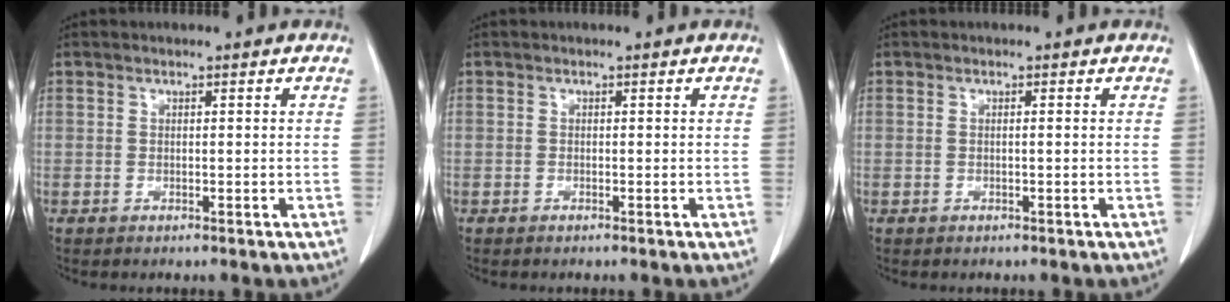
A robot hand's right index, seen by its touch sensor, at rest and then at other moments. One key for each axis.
{"total": 0.0}
{"total": 0.0}